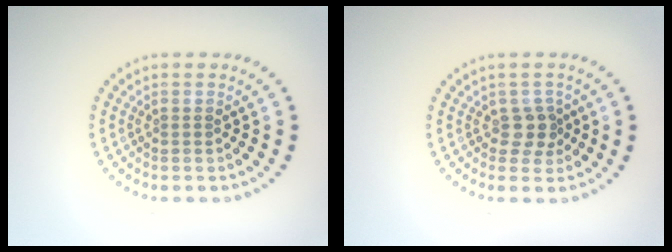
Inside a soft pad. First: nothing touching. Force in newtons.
{"total": 1.8, "press": 1.5, "slide": 1.0}